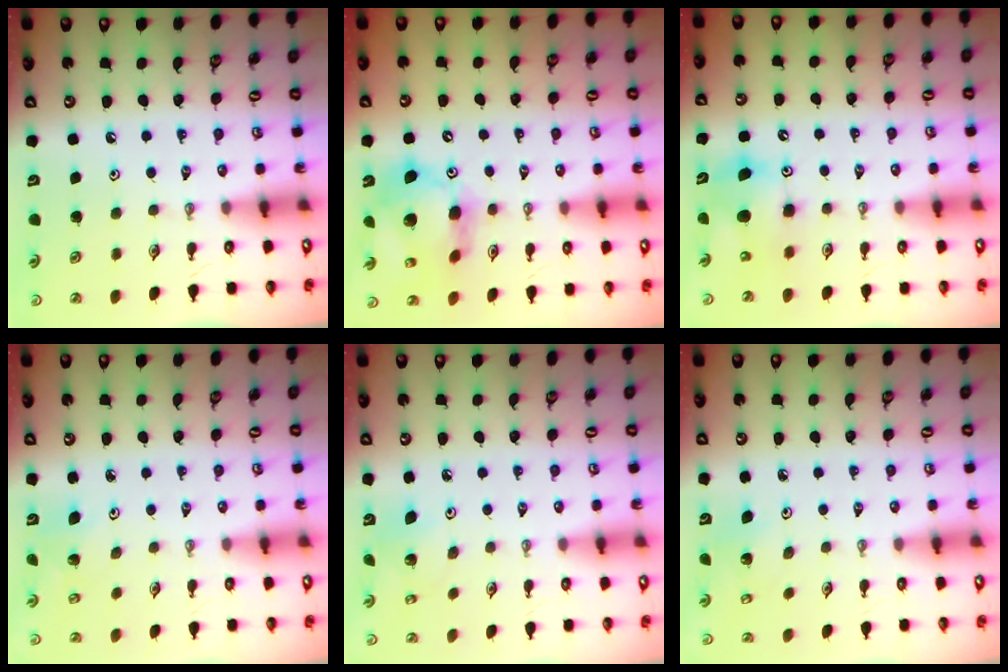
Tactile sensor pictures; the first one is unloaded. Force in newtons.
{"total": 15.2, "press": 15.1, "slide": 1.5}
{"total": 8.4, "press": 8.4, "slide": 0.3}
{"total": 4.7, "press": 4.6, "slide": 0.7}
{"total": 3.7, "press": 3.7, "slide": 0.2}
{"total": 4.5, "press": 4.5, "slide": 0.4}